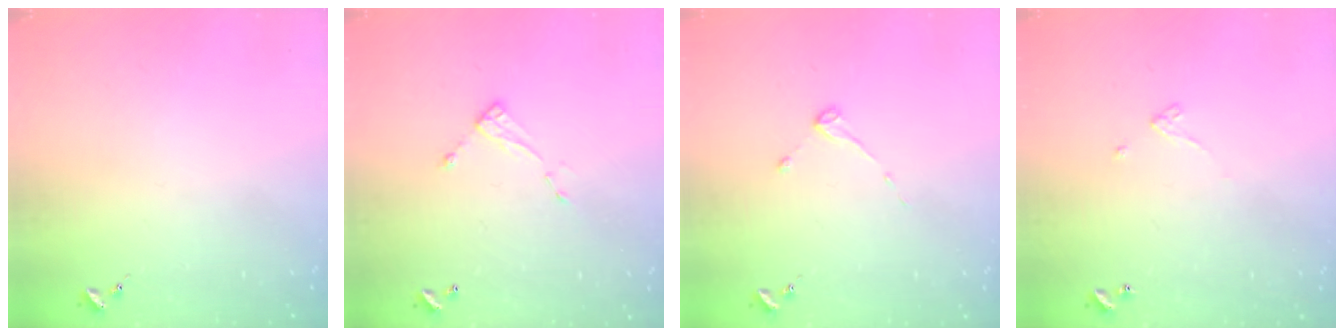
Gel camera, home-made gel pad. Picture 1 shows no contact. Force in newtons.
{"total": 5.0, "press": 4.9, "slide": 0.2}
{"total": 2.7, "press": 2.7, "slide": 0.3}
{"total": 2.4, "press": 2.4, "slide": 0.2}